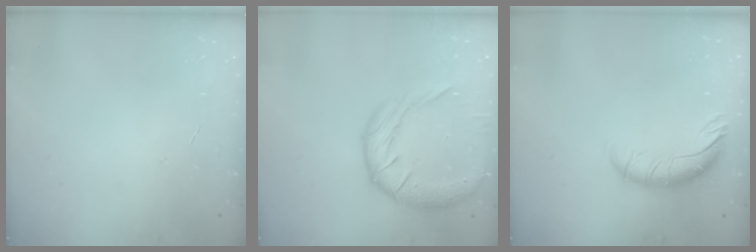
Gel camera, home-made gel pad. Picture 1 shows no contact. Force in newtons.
{"total": 15.7, "press": 15.5, "slide": 2.4}
{"total": 10.5, "press": 10.3, "slide": 2.2}